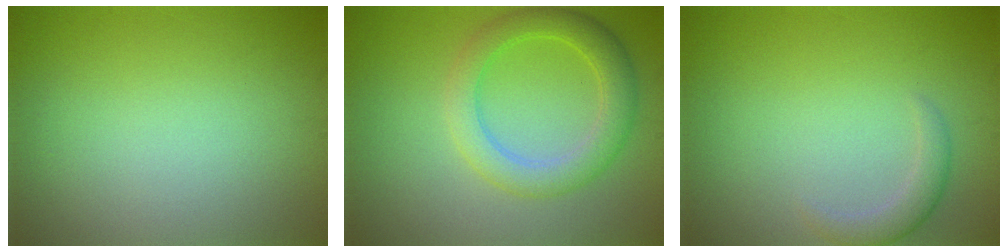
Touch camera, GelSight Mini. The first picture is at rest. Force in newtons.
{"total": 4.3, "press": 4.3, "slide": 0.1}
{"total": 1.8, "press": 1.8, "slide": 0.0}